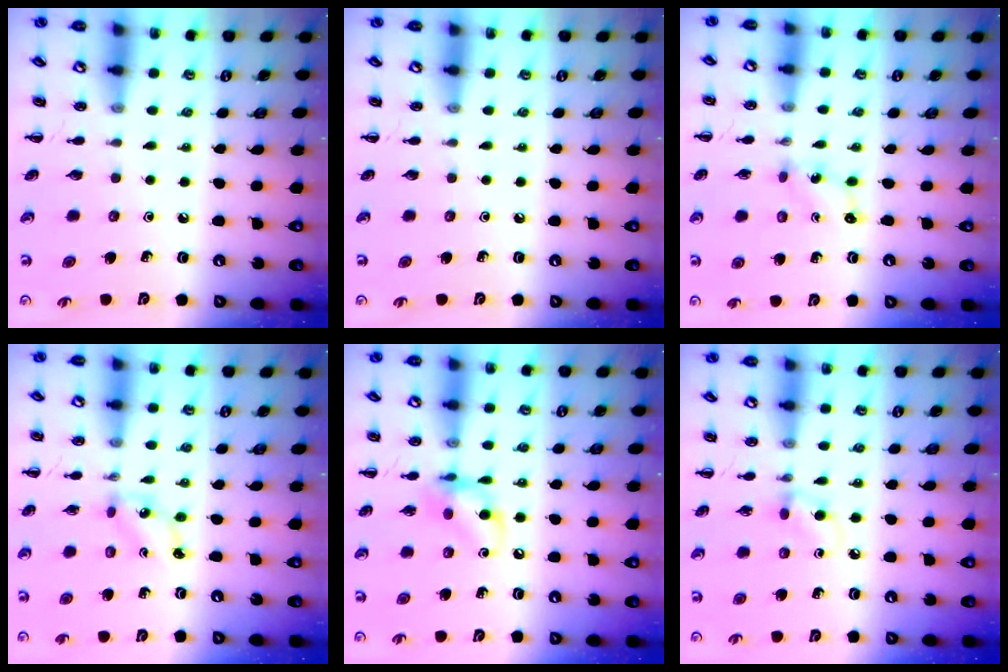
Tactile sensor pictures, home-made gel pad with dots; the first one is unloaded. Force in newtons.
{"total": 0.0}
{"total": 2.0, "press": 2.0, "slide": 0.6}
{"total": 2.1, "press": 2.0, "slide": 0.4}
{"total": 10.4, "press": 10.3, "slide": 1.7}
{"total": 4.6, "press": 4.3, "slide": 1.7}